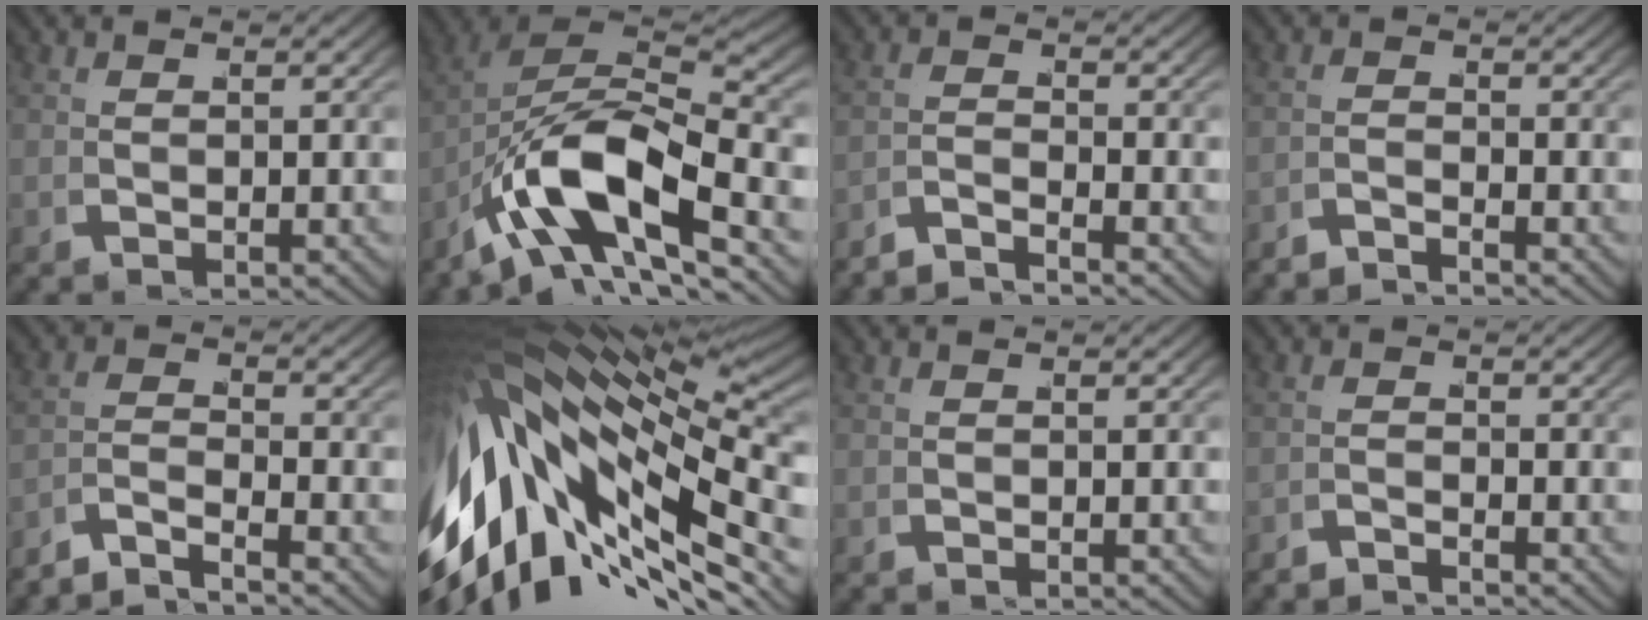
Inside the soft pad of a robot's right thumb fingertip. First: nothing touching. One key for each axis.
{"total": 11.3, "fx": -1.7, "fy": 6.2, "fz": 9.3, "tx": -0.182, "ty": -0.026, "tz": -0.015}
{"total": 2.4, "fx": -2.3, "fy": 0.3, "fz": 0.5, "tx": 0.003, "ty": 0.001, "tz": -0.050}
{"total": 1.8, "fx": -1.8, "fy": 0.0, "fz": -0.1, "tx": 0.012, "ty": 0.002, "tz": -0.042}
{"total": 3.5, "fx": -2.8, "fy": 1.2, "fz": 1.7, "tx": -0.023, "ty": -0.005, "tz": -0.054}
{"total": 19.8, "fx": -1.2, "fy": 11.3, "fz": 16.3, "tx": -0.317, "ty": -0.010, "tz": -0.005}
{"total": 0.0}
{"total": 1.5, "fx": -1.5, "fy": -0.1, "fz": -0.2, "tx": 0.014, "ty": 0.002, "tz": -0.035}